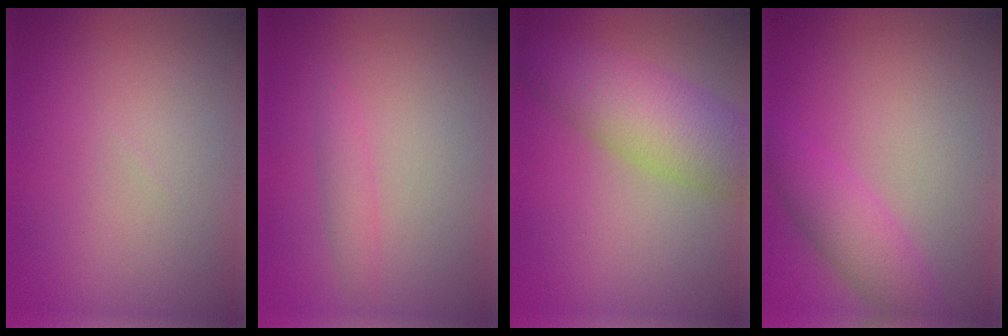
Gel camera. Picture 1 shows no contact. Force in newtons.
{"total": 1.3, "press": 1.3, "slide": 0.1}
{"total": 7.4, "press": 7.4, "slide": 0.2}
{"total": 3.5, "press": 3.5, "slide": 0.2}